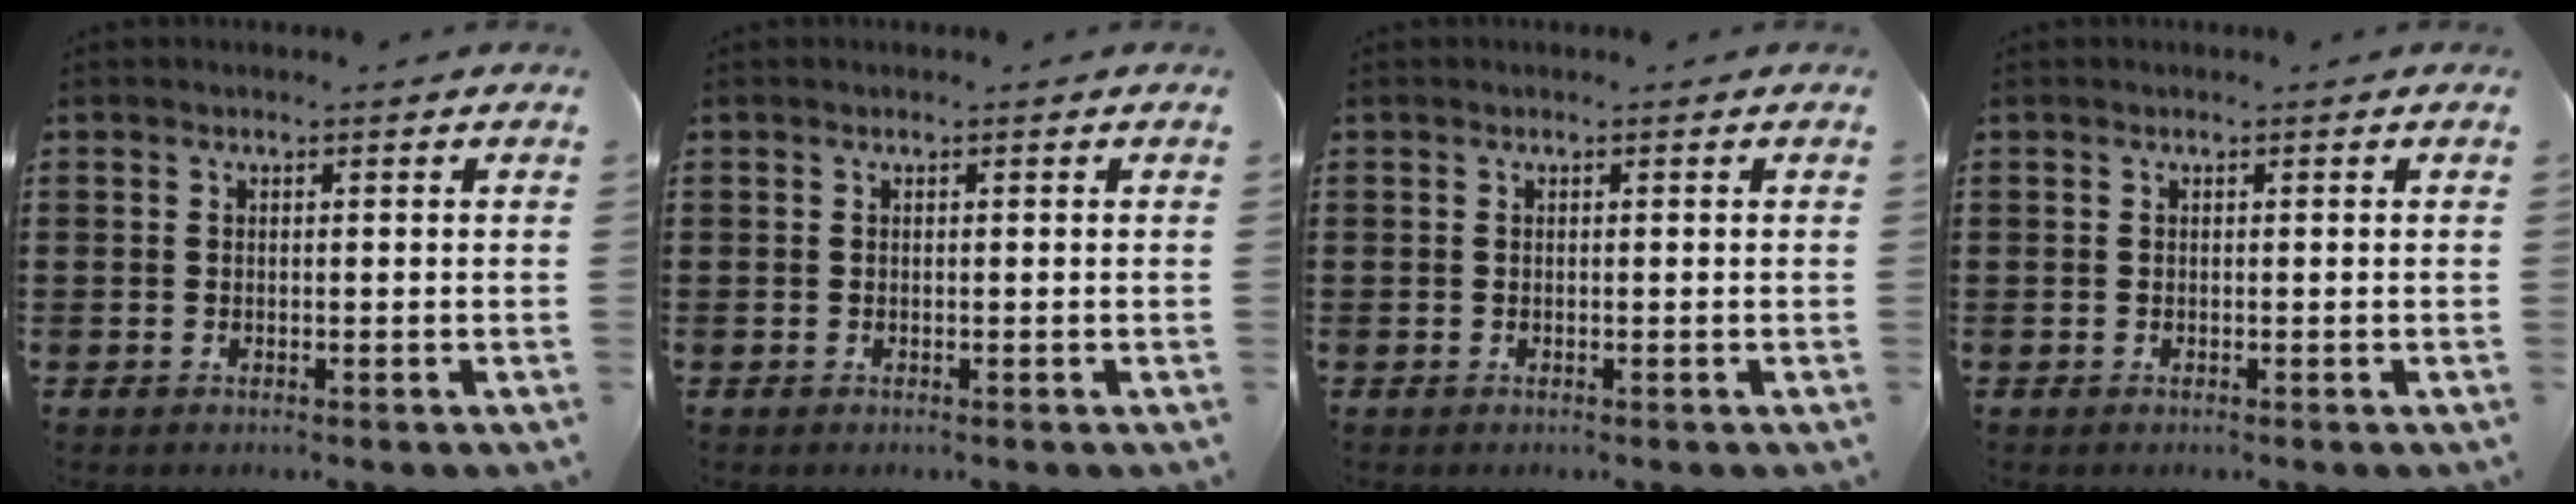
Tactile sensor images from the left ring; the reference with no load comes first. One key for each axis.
{"total": 0.0}
{"total": 0.0}
{"total": 0.0}